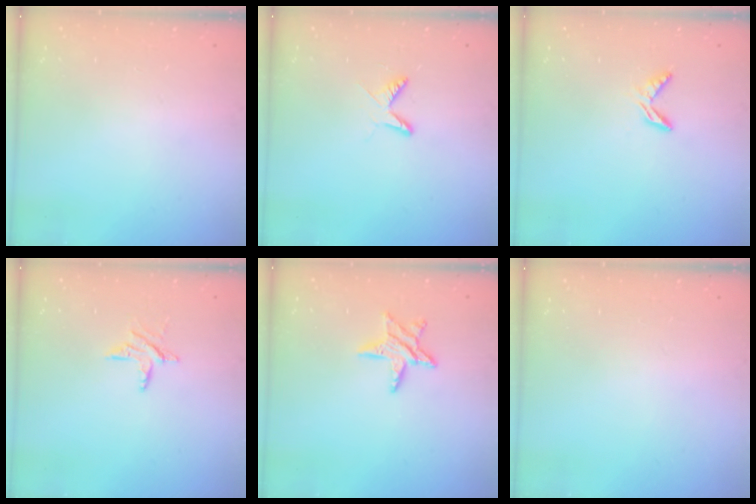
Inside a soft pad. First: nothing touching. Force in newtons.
{"total": 6.1, "press": 6.1, "slide": 0.8}
{"total": 4.6, "press": 4.6, "slide": 0.4}
{"total": 6.5, "press": 6.5, "slide": 0.7}
{"total": 7.1, "press": 7.1, "slide": 0.1}
{"total": 0.0}